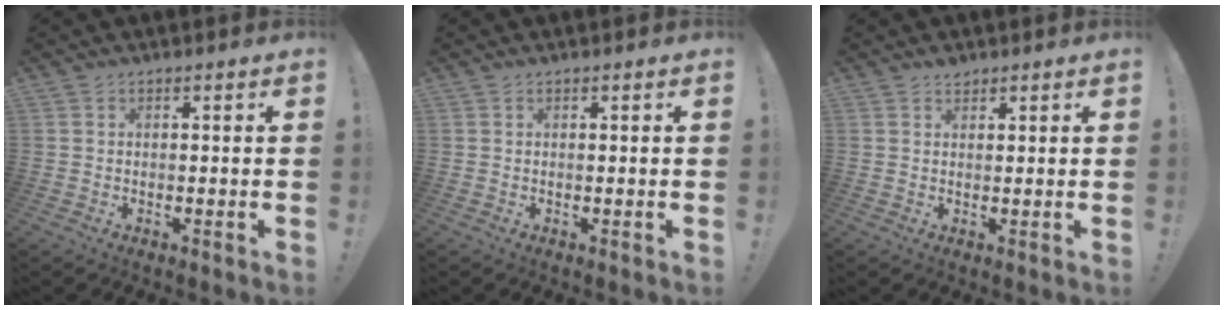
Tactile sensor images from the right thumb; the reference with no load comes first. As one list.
[{"total": 0.0}, {"total": 1.8, "force": [1.6, 0.7, 0.4], "torque": [0.002, -0.011, 0.029]}]